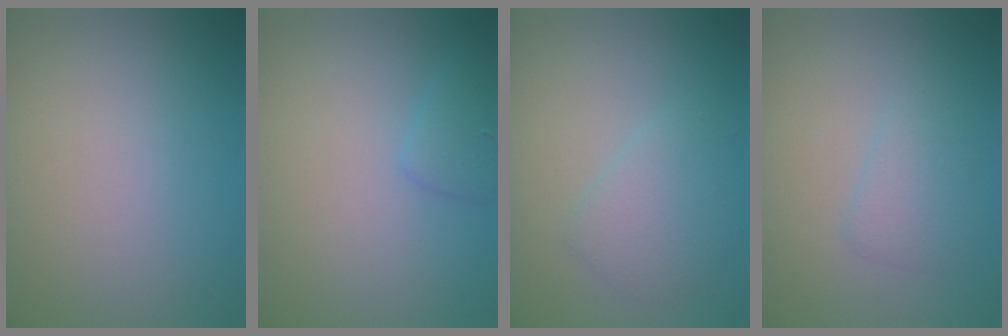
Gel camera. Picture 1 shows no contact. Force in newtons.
{"total": 1.6, "press": 1.6, "slide": 0.1}
{"total": 2.7, "press": 2.7, "slide": 0.2}
{"total": 1.9, "press": 1.9, "slide": 0.1}